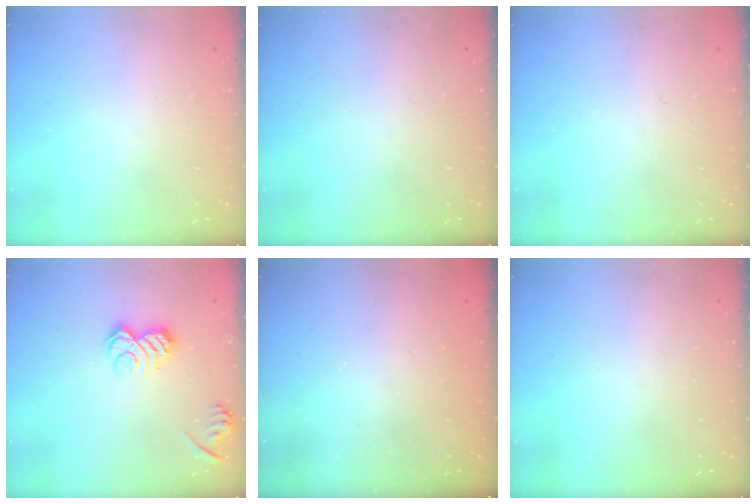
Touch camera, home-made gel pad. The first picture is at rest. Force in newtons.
{"total": 0.0}
{"total": 0.0}
{"total": 10.4, "press": 10.3, "slide": 1.3}
{"total": 2.4, "press": 2.3, "slide": 0.8}
{"total": 0.0}